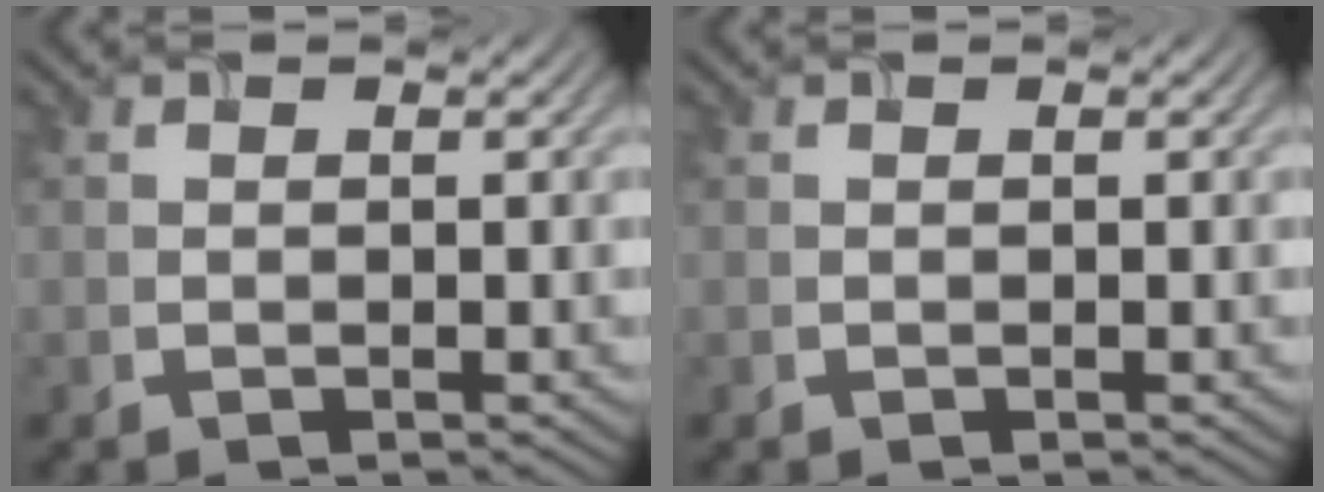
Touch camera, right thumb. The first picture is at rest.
{"total": 0.0}